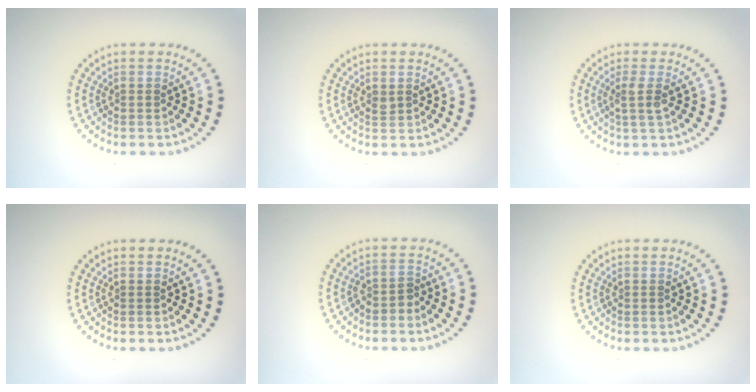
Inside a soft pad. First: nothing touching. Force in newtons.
{"total": 0.6, "press": 0.5, "slide": 0.3}
{"total": 1.8, "press": 1.4, "slide": 1.2}
{"total": 0.0}
{"total": 1.2, "press": 1.0, "slide": 0.6}
{"total": 0.0}